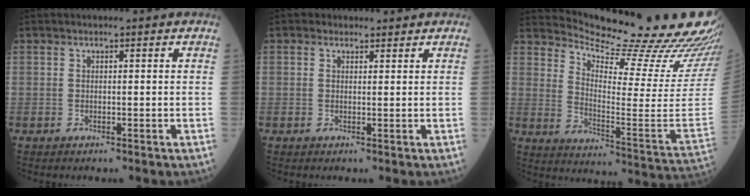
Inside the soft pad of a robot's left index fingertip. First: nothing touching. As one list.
[{"total": 1.5, "force": [1.1, 1.0, 0.0], "torque": [0.010, 0.005, 0.013]}, {"total": 27.4, "force": [25.5, 0.1, 10.0], "torque": [-0.153, -0.132, 0.328]}]